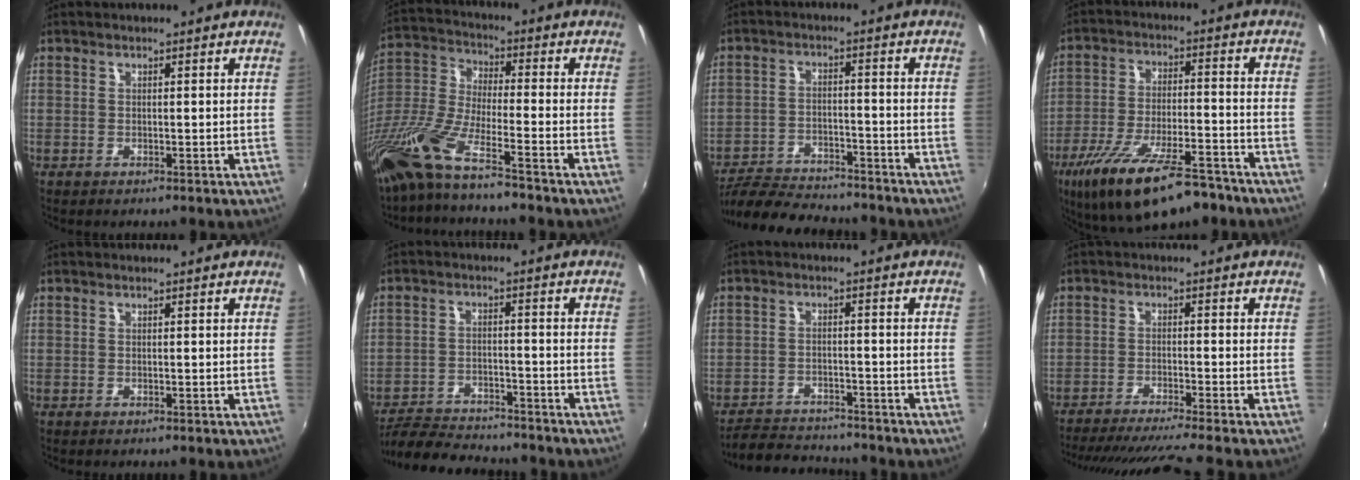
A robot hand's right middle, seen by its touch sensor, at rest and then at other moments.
{"total": 13.5, "force": [-10.1, 0.7, 8.8], "torque": [-0.189, -0.024, -0.202]}
{"total": 14.0, "force": [-12.6, 3.4, 5.0], "torque": [-0.121, -0.007, -0.196]}
{"total": 18.9, "force": [-13.0, 6.0, 12.3], "torque": [-0.233, -0.037, -0.210]}
{"total": 0.0}
{"total": 12.3, "force": [-11.2, 3.1, 4.1], "torque": [-0.109, -0.005, -0.176]}
{"total": 9.1, "force": [-8.6, 2.1, 2.1], "torque": [-0.068, 0.003, -0.136]}
{"total": 12.9, "force": [-11.3, -1.2, 6.1], "torque": [-0.124, -0.023, -0.178]}